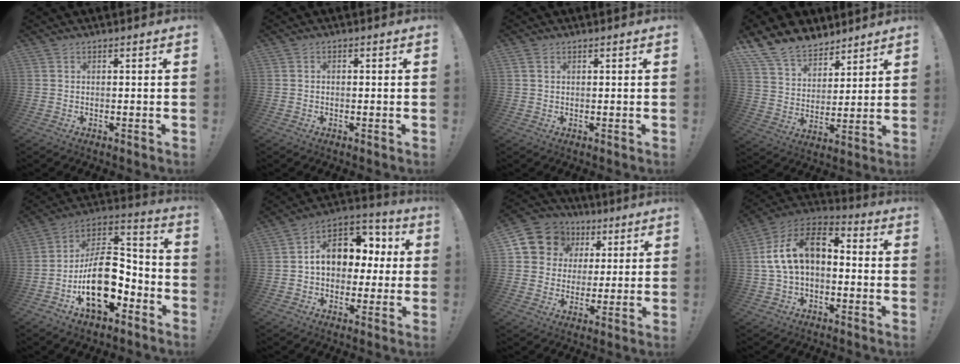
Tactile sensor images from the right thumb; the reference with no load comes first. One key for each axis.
{"total": 0.8, "fx": -0.5, "fy": 0.4, "fz": 0.5, "tx": -0.013, "ty": 0.004, "tz": -0.009}
{"total": 1.4, "fx": 0.7, "fy": 0.9, "fz": 0.8, "tx": -0.014, "ty": 0.002, "tz": 0.013}
{"total": 13.1, "fx": 10.4, "fy": 7.3, "fz": 3.2, "tx": -0.076, "ty": -0.076, "tz": 0.203}
{"total": 20.4, "fx": -5.7, "fy": 12.4, "fz": 15.1, "tx": -0.249, "ty": 0.033, "tz": -0.082}
{"total": 13.2, "fx": 1.9, "fy": 10.2, "fz": 8.1, "tx": -0.117, "ty": 0.002, "tz": 0.045}
{"total": 11.4, "fx": 4.5, "fy": 10.0, "fz": 3.1, "tx": -0.056, "ty": -0.025, "tz": 0.099}
{"total": 14.8, "fx": 1.5, "fy": 9.4, "fz": 11.3, "tx": -0.199, "ty": 0.019, "tz": 0.029}